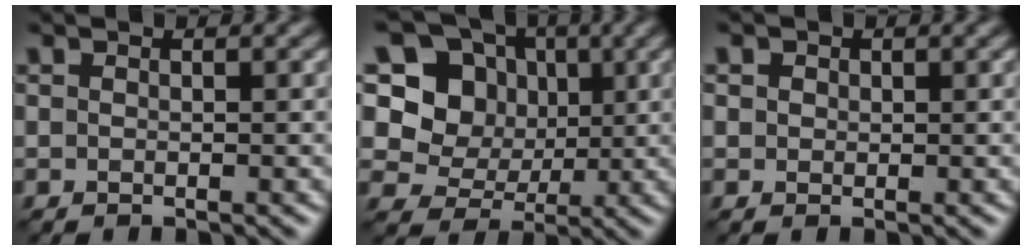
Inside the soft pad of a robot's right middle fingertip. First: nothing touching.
{"total": 7.5, "force": [1.9, 6.6, 3.2], "torque": [-0.066, 0.011, 0.012]}
{"total": 1.2, "force": [0.5, 1.1, 0.3], "torque": [-0.007, -0.001, 0.007]}